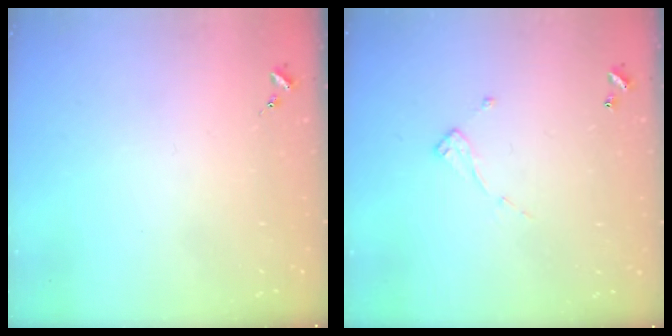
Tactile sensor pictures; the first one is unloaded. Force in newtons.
{"total": 6.5, "press": 6.5, "slide": 0.2}